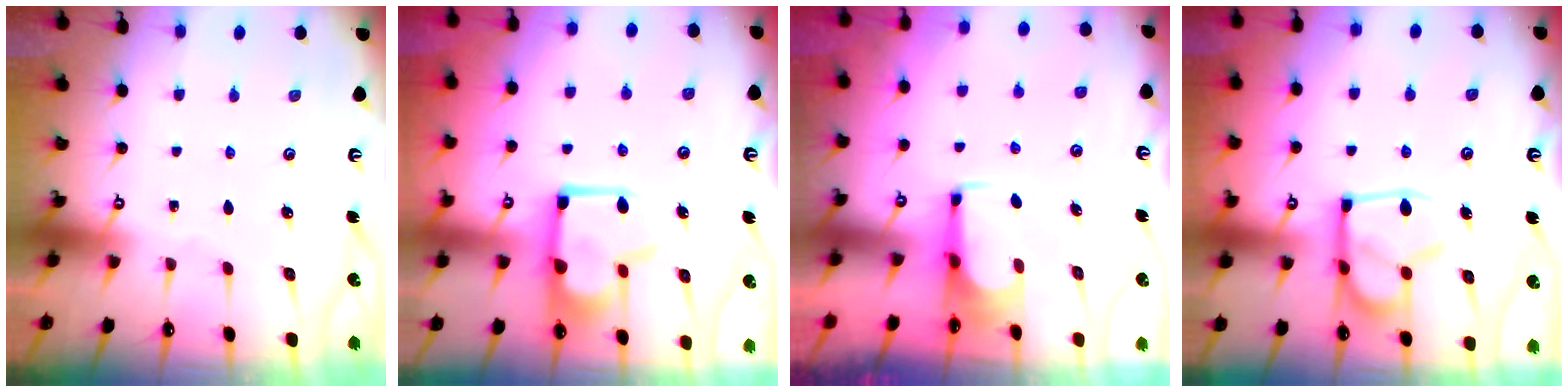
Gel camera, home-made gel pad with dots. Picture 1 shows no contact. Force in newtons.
{"total": 9.4, "press": 9.4, "slide": 1.3}
{"total": 1.7, "press": 1.6, "slide": 0.3}
{"total": 15.1, "press": 15.0, "slide": 1.7}